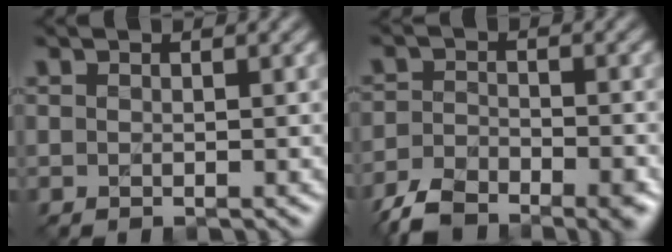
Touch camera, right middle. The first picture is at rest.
{"total": 7.0, "force": [-5.5, 2.6, 3.5], "torque": [-0.057, -0.020, -0.099]}